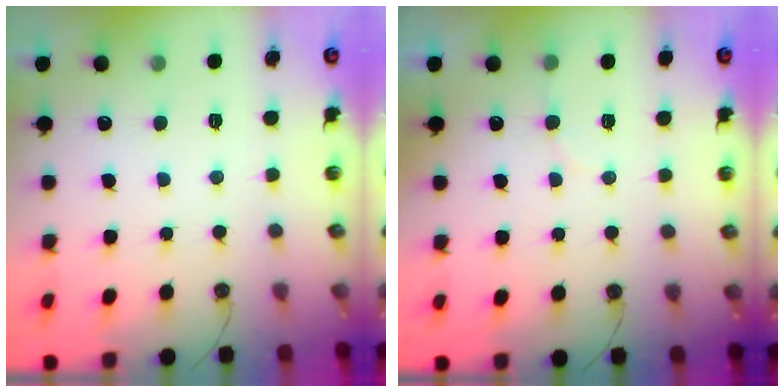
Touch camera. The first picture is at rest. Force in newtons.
{"total": 4.1, "press": 3.8, "slide": 1.5}